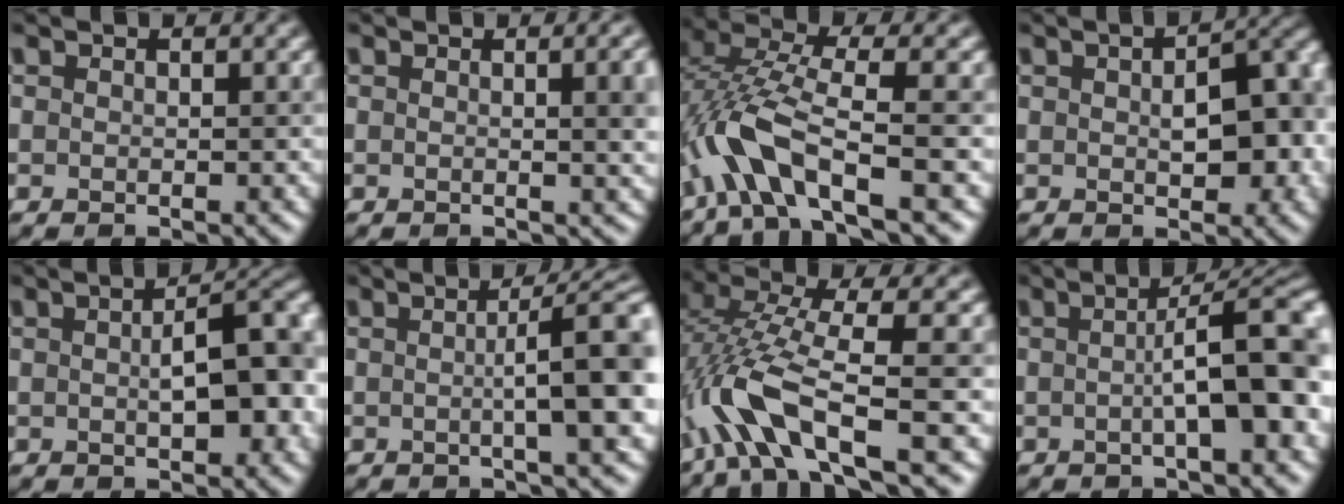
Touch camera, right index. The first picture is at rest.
{"total": 4.9, "force": [0.4, 2.0, 4.4], "torque": [-0.014, 0.015, 0.004]}
{"total": 6.0, "force": [-2.4, 1.8, 5.2], "torque": [-0.111, 0.011, -0.054]}
{"total": 7.4, "force": [0.1, 4.0, 6.2], "torque": [-0.060, 0.005, 0.013]}
{"total": 6.9, "force": [0.2, 2.7, 6.3], "torque": [-0.072, 0.006, 0.011]}
{"total": 7.9, "force": [0.4, 1.7, 7.7], "torque": [-0.076, 0.012, 0.006]}
{"total": 7.6, "force": [-2.6, 1.9, 6.9], "torque": [-0.146, 0.008, -0.055]}
{"total": 7.8, "force": [0.0, 1.8, 7.6], "torque": [-0.082, 0.015, 0.000]}